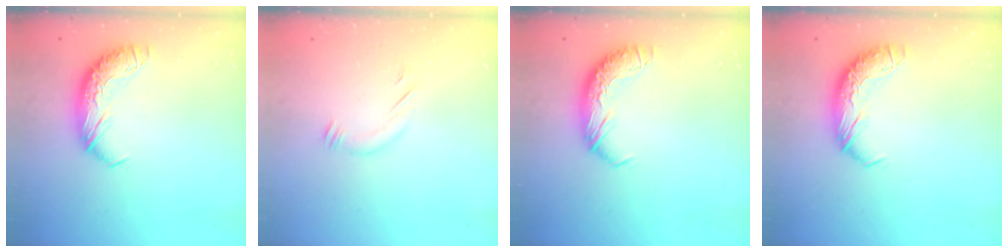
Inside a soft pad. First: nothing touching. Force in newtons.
{"total": 5.4, "press": 5.3, "slide": 1.2}
{"total": 0.0}
{"total": 0.0}